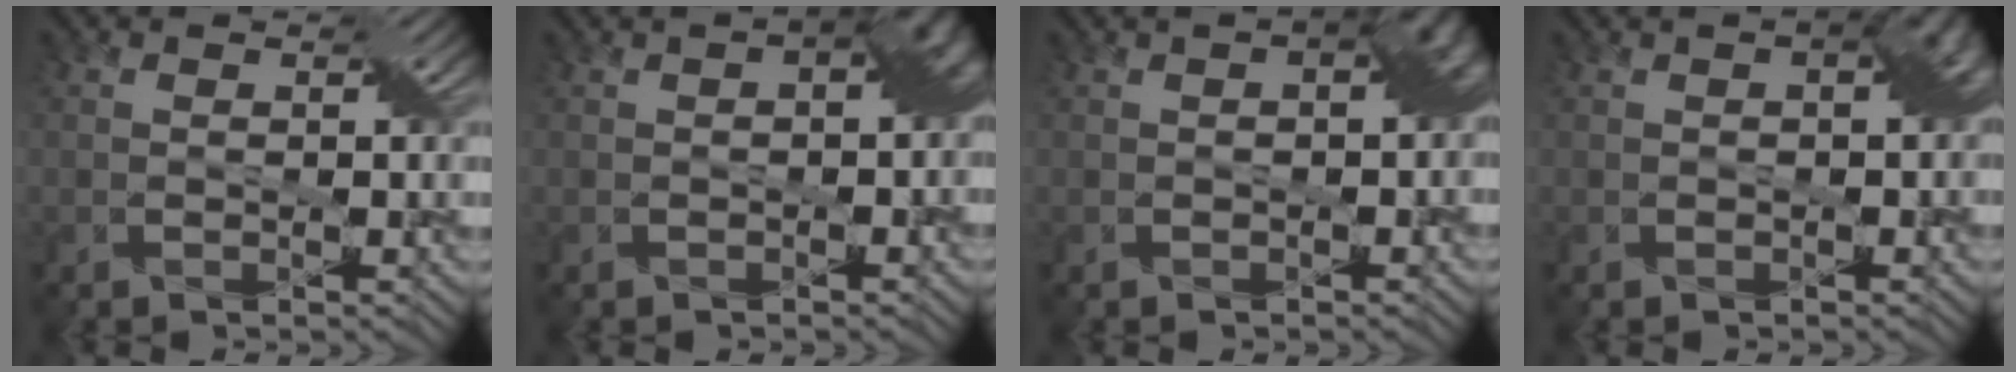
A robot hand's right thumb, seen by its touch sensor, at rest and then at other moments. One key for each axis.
{"total": 5.2, "fx": 0.4, "fy": 2.6, "fz": 4.5, "tx": -0.051, "ty": 0.010, "tz": 0.008}
{"total": 4.6, "fx": 0.4, "fy": 2.1, "fz": 4.0, "tx": -0.045, "ty": 0.011, "tz": 0.007}
{"total": 3.3, "fx": 0.4, "fy": 1.3, "fz": 3.0, "tx": -0.031, "ty": 0.013, "tz": 0.005}